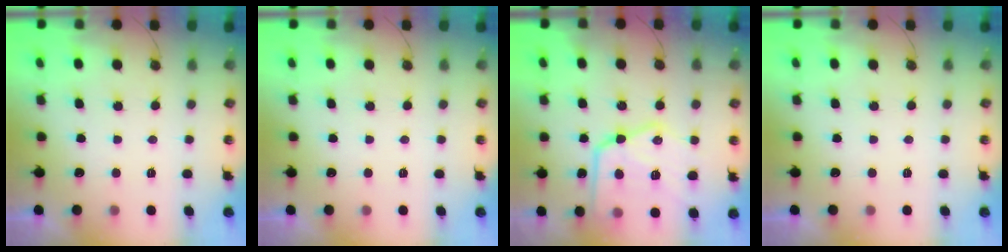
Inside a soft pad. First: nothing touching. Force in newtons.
{"total": 0.0}
{"total": 21.1, "press": 21.0, "slide": 1.6}
{"total": 0.0}